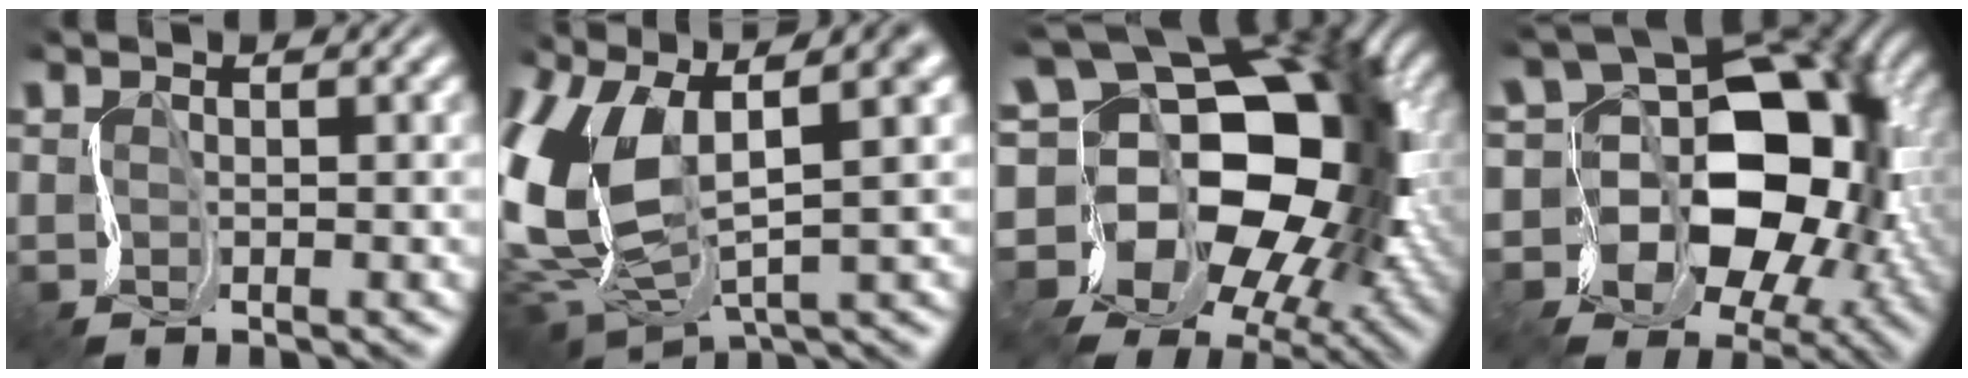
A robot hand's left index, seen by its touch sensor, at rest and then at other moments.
{"total": 11.4, "force": [1.9, 6.2, 9.3], "torque": [-0.242, -0.007, 0.045]}
{"total": 17.4, "force": [-1.0, 12.8, 11.8], "torque": [-0.146, 0.016, -0.016]}
{"total": 12.4, "force": [-2.0, 9.5, 7.7], "torque": [-0.075, 0.006, -0.037]}